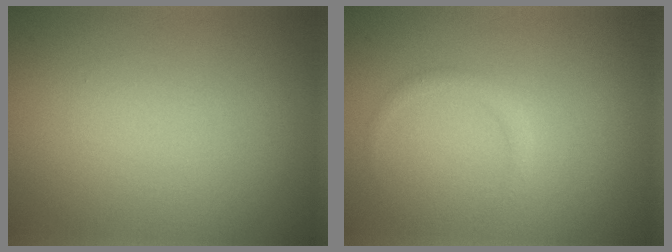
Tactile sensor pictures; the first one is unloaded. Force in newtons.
{"total": 1.0, "press": 1.0, "slide": 0.0}